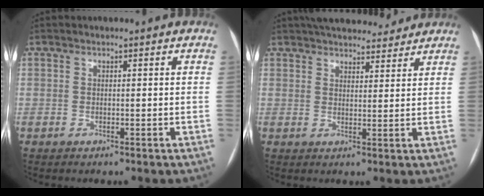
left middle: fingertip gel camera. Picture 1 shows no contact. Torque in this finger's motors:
{"motor_torque": [0.47, -0.69, 0.07, 0.01]}